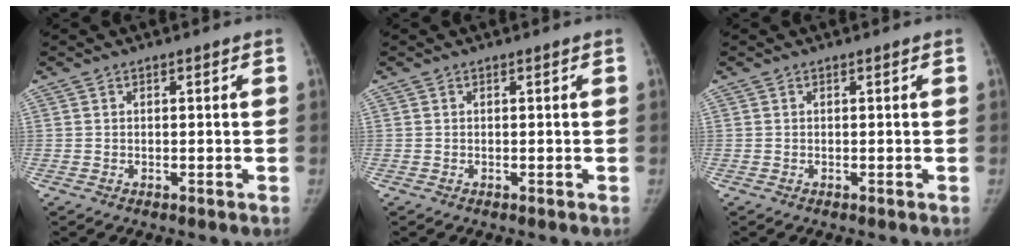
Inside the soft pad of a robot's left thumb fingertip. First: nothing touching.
{"total": 0.0}
{"total": 0.0}